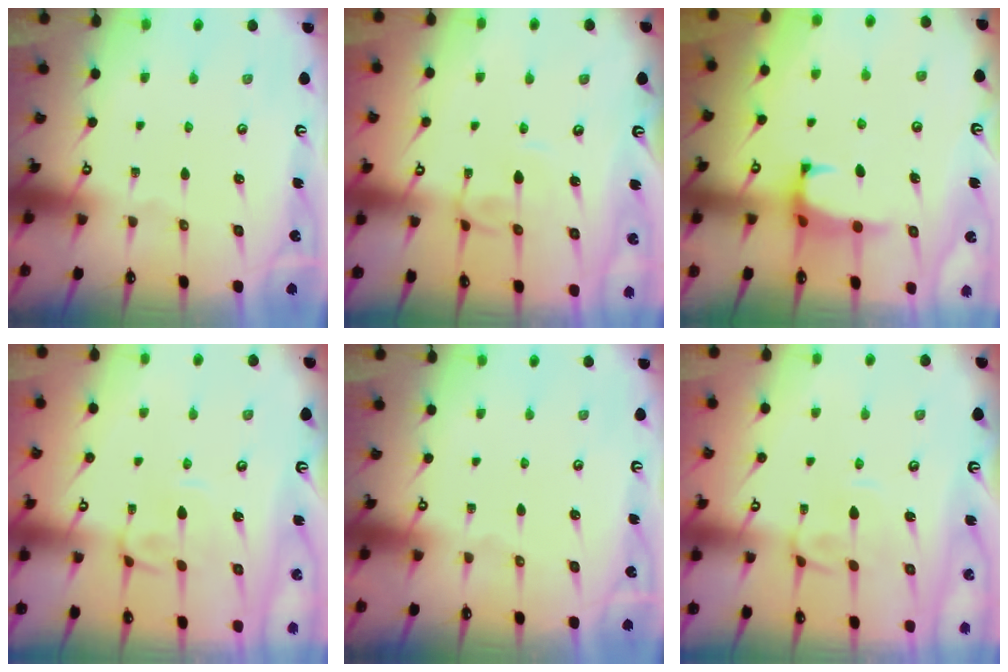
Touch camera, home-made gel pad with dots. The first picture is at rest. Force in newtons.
{"total": 2.7, "press": 2.7, "slide": 0.2}
{"total": 1.6, "press": 1.5, "slide": 0.6}
{"total": 2.5, "press": 2.4, "slide": 0.7}
{"total": 0.0}
{"total": 2.5, "press": 2.4, "slide": 0.7}